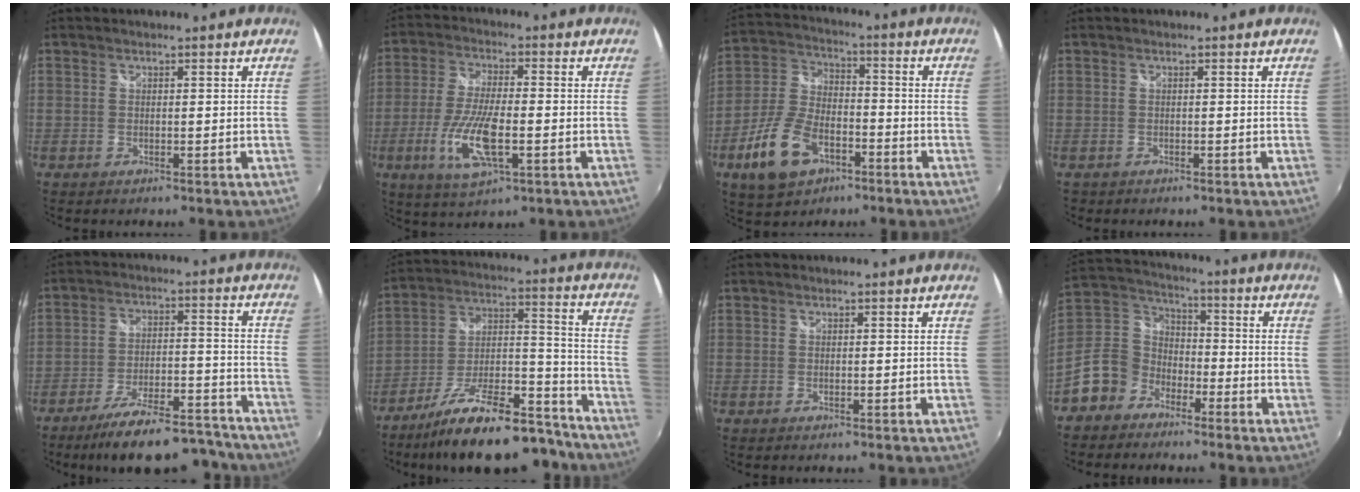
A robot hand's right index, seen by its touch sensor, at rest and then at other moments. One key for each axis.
{"total": 11.6, "fx": -3.5, "fy": 3.3, "fz": 10.5, "tx": -0.219, "ty": -0.014, "tz": -0.068}
{"total": 13.5, "fx": -6.6, "fy": 7.6, "fz": 9.0, "tx": -0.202, "ty": 0.004, "tz": -0.117}
{"total": 0.7, "fx": -0.4, "fy": 0.6, "fz": 0.0, "tx": -0.002, "ty": -0.001, "tz": -0.004}
{"total": 18.6, "fx": -16.1, "fy": 5.0, "fz": 7.8, "tx": -0.137, "ty": 0.012, "tz": -0.224}
{"total": 23.3, "fx": -18.4, "fy": 7.1, "fz": 12.5, "tx": -0.209, "ty": 0.007, "tz": -0.275}
{"total": 0.0}
{"total": 12.2, "fx": -7.4, "fy": 8.9, "fz": 3.7, "tx": -0.101, "ty": 0.037, "tz": -0.145}